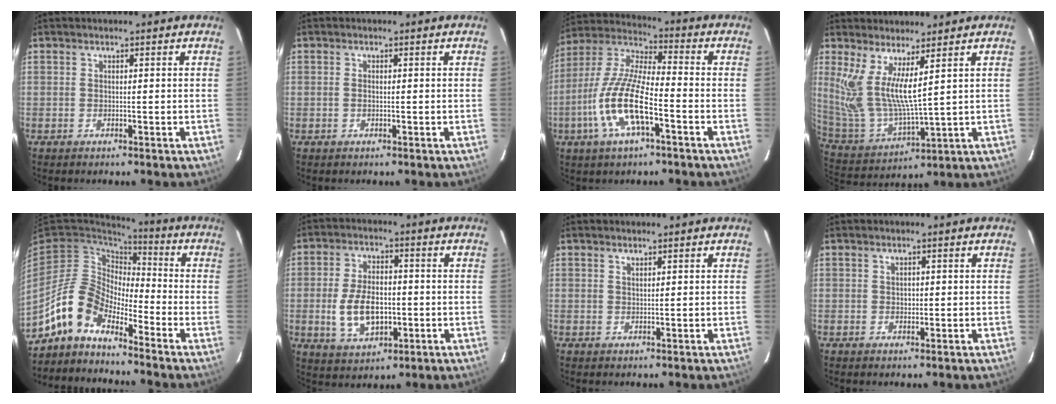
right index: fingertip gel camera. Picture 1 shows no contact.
{"total": 0.7, "force": [0.0, 0.4, 0.5], "torque": [-0.010, 0.001, -0.001]}
{"total": 14.8, "force": [-5.6, 3.9, 13.1], "torque": [-0.275, -0.007, -0.113]}
{"total": 11.3, "force": [5.8, 2.3, 9.4], "torque": [-0.188, -0.016, 0.131]}
{"total": 10.3, "force": [-7.9, 4.8, 4.7], "torque": [-0.093, 0.018, -0.161]}
{"total": 10.4, "force": [-1.8, 6.0, 8.3], "torque": [-0.171, 0.001, -0.020]}
{"total": 0.9, "force": [0.8, 0.2, 0.3], "torque": [-0.005, 0.000, 0.015]}
{"total": 1.1, "force": [0.4, 0.9, 0.5], "torque": [-0.005, 0.003, 0.008]}